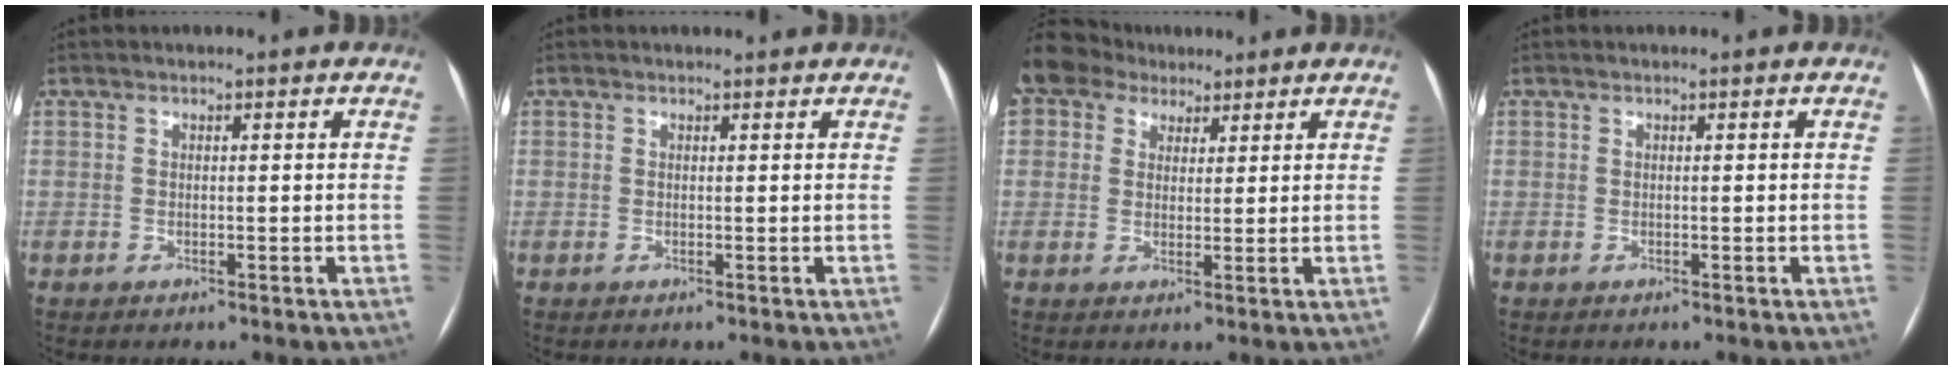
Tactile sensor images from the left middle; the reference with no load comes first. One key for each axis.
{"total": 1.2, "fx": 1.1, "fy": 0.3, "fz": 0.1, "tx": -0.011, "ty": 0.007, "tz": 0.012}
{"total": 11.8, "fx": 7.3, "fy": 8.4, "fz": 3.8, "tx": -0.108, "ty": 0.056, "tz": 0.135}
{"total": 0.0}